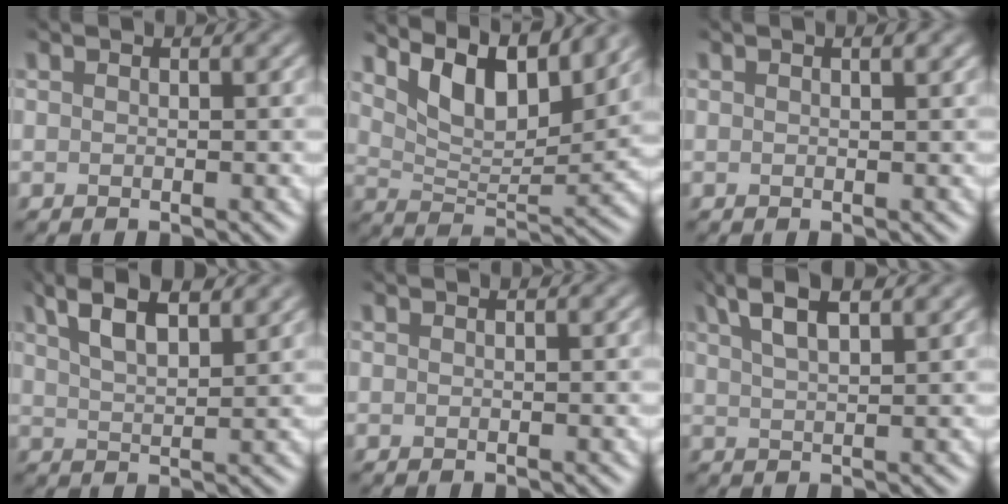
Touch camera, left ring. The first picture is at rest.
{"total": 7.2, "force": [4.9, 2.4, 4.7], "torque": [-0.082, -0.005, 0.085]}
{"total": 1.0, "force": [0.5, 0.2, 0.9], "torque": [-0.012, 0.004, 0.008]}
{"total": 5.2, "force": [3.5, 1.5, 3.5], "torque": [-0.063, 0.017, 0.059]}
{"total": 0.0}
{"total": 3.9, "force": [2.7, 0.8, 2.7], "torque": [-0.049, 0.015, 0.048]}